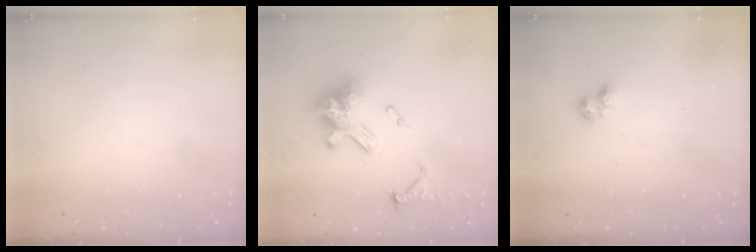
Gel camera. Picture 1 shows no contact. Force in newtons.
{"total": 13.6, "press": 13.6, "slide": 0.6}
{"total": 2.3, "press": 2.2, "slide": 0.6}